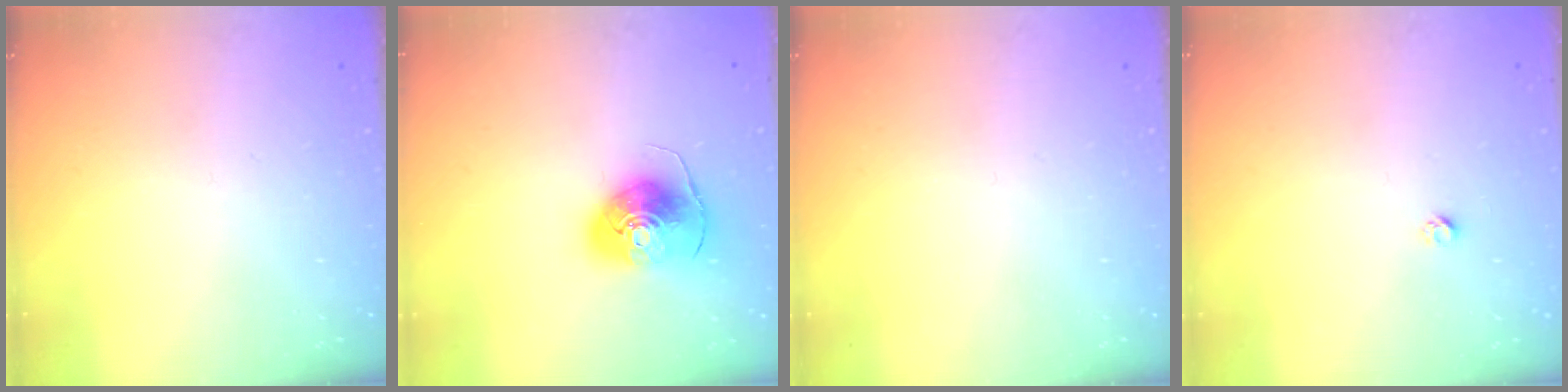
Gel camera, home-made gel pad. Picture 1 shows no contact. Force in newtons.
{"total": 10.2, "press": 10.1, "slide": 1.1}
{"total": 0.0}
{"total": 1.9, "press": 1.9, "slide": 0.1}